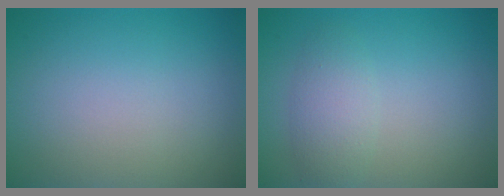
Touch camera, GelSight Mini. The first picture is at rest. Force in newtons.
{"total": 2.4, "press": 2.4, "slide": 0.1}